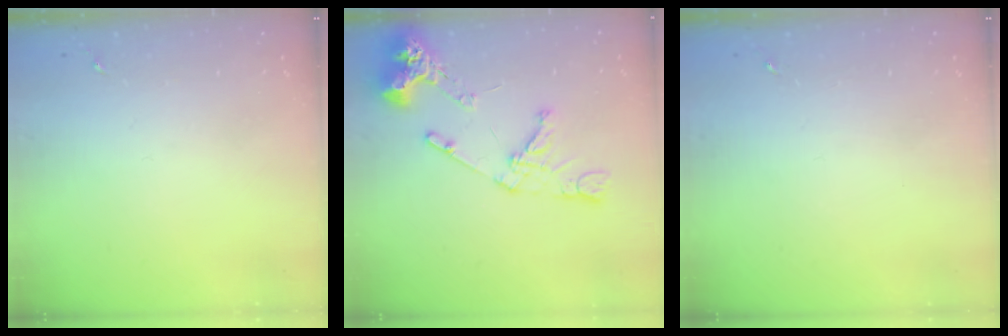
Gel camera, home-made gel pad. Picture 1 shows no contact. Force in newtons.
{"total": 15.7, "press": 15.5, "slide": 1.9}
{"total": 0.0}